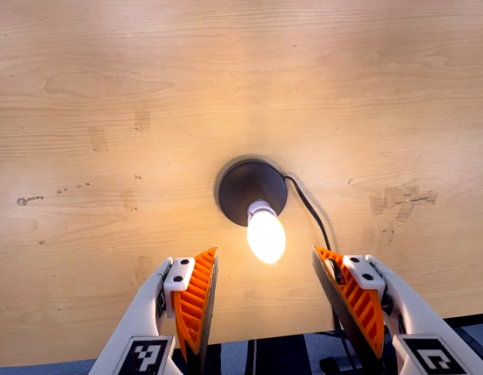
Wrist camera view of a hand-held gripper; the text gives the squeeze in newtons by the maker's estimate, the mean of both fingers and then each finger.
{"total": 0.0}